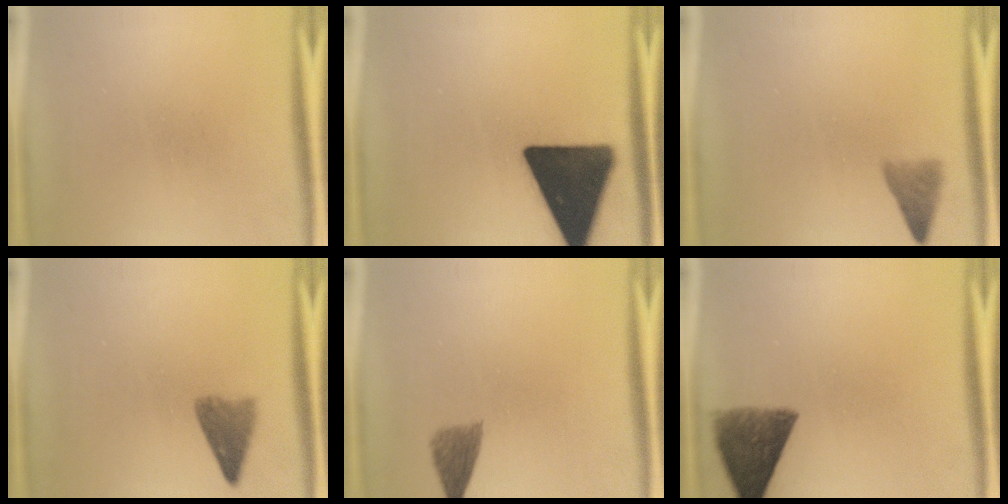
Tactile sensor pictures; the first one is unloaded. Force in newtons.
{"total": 19.8}
{"total": 2.6}
{"total": 3.8}
{"total": 3.2}
{"total": 9.3}